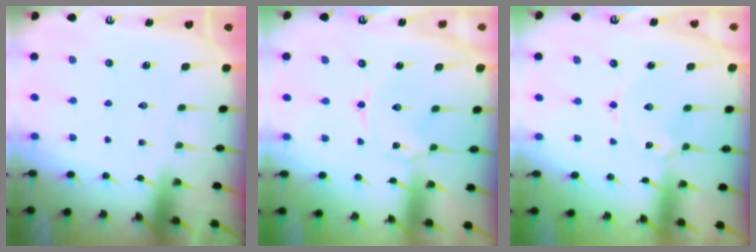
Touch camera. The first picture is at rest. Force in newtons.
{"total": 0.0}
{"total": 0.0}